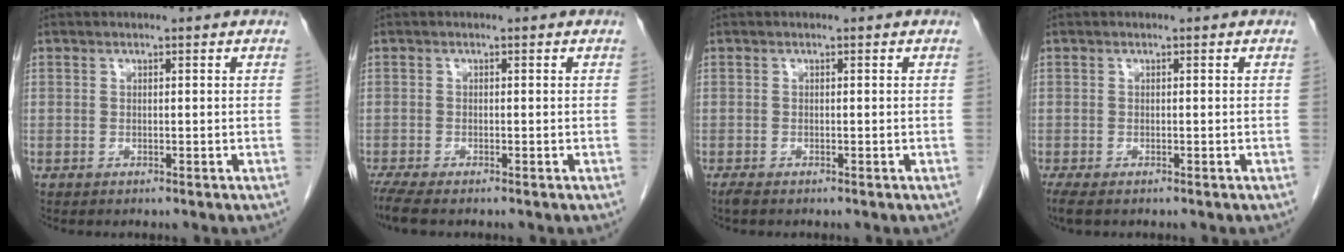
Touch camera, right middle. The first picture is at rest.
{"total": 3.5, "force": [-2.8, 0.4, 2.0], "torque": [-0.039, -0.011, -0.049]}
{"total": 0.9, "force": [-0.7, 0.2, 0.5], "torque": [-0.018, -0.004, -0.015]}
{"total": 3.3, "force": [-2.4, 1.1, 1.9], "torque": [-0.035, -0.012, -0.035]}